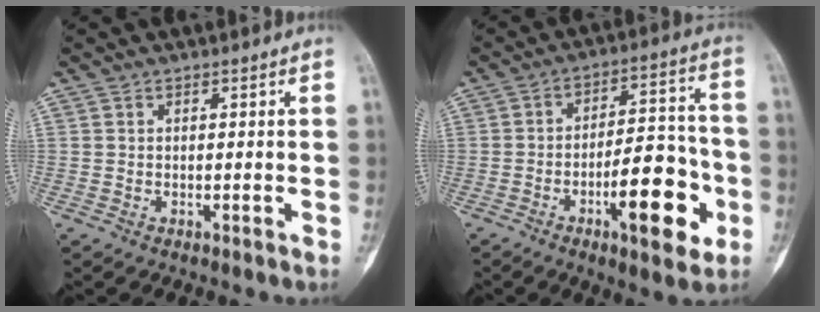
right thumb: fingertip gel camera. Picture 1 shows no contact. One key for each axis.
{"total": 15.6, "fx": -5.7, "fy": 5.6, "fz": 13.4, "tx": -0.172, "ty": 0.034, "tz": -0.082}